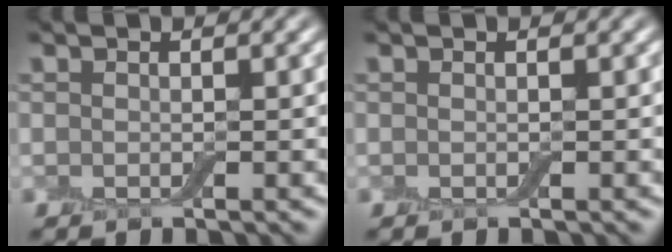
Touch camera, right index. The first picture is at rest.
{"total": 0.0}